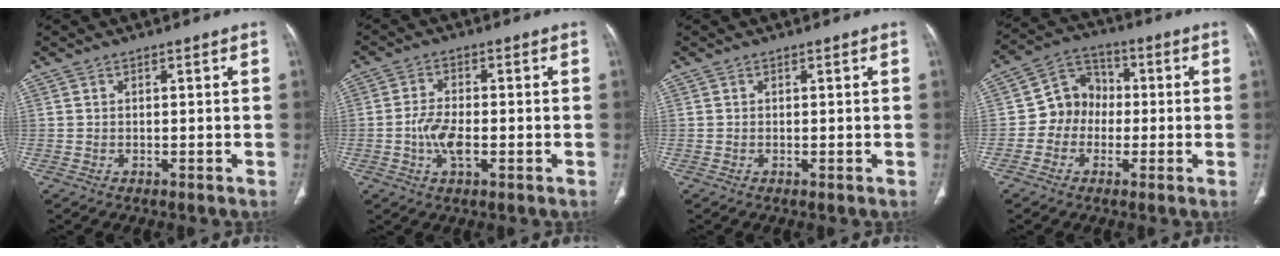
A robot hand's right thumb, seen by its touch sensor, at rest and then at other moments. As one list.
[{"total": 5.8, "force": [-1.3, 2.7, 5.0], "torque": [-0.104, 0.005, -0.026]}, {"total": 0.0}, {"total": 8.3, "force": [-1.1, 7.5, 3.5], "torque": [-0.023, 0.029, -0.036]}]